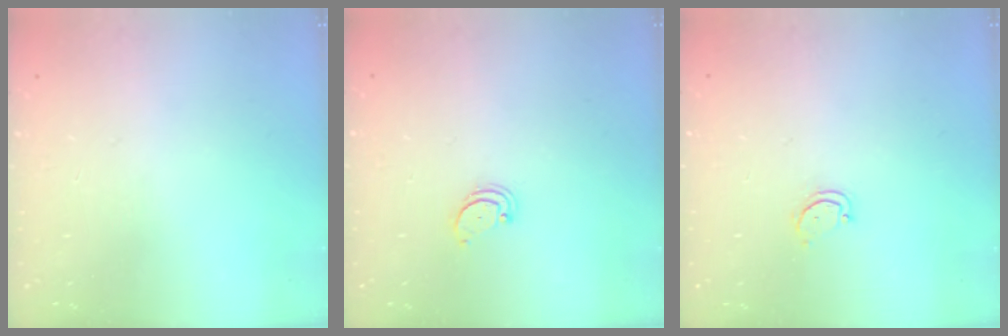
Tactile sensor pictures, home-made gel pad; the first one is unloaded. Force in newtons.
{"total": 2.4, "press": 2.3, "slide": 0.5}
{"total": 2.7, "press": 2.7, "slide": 0.3}